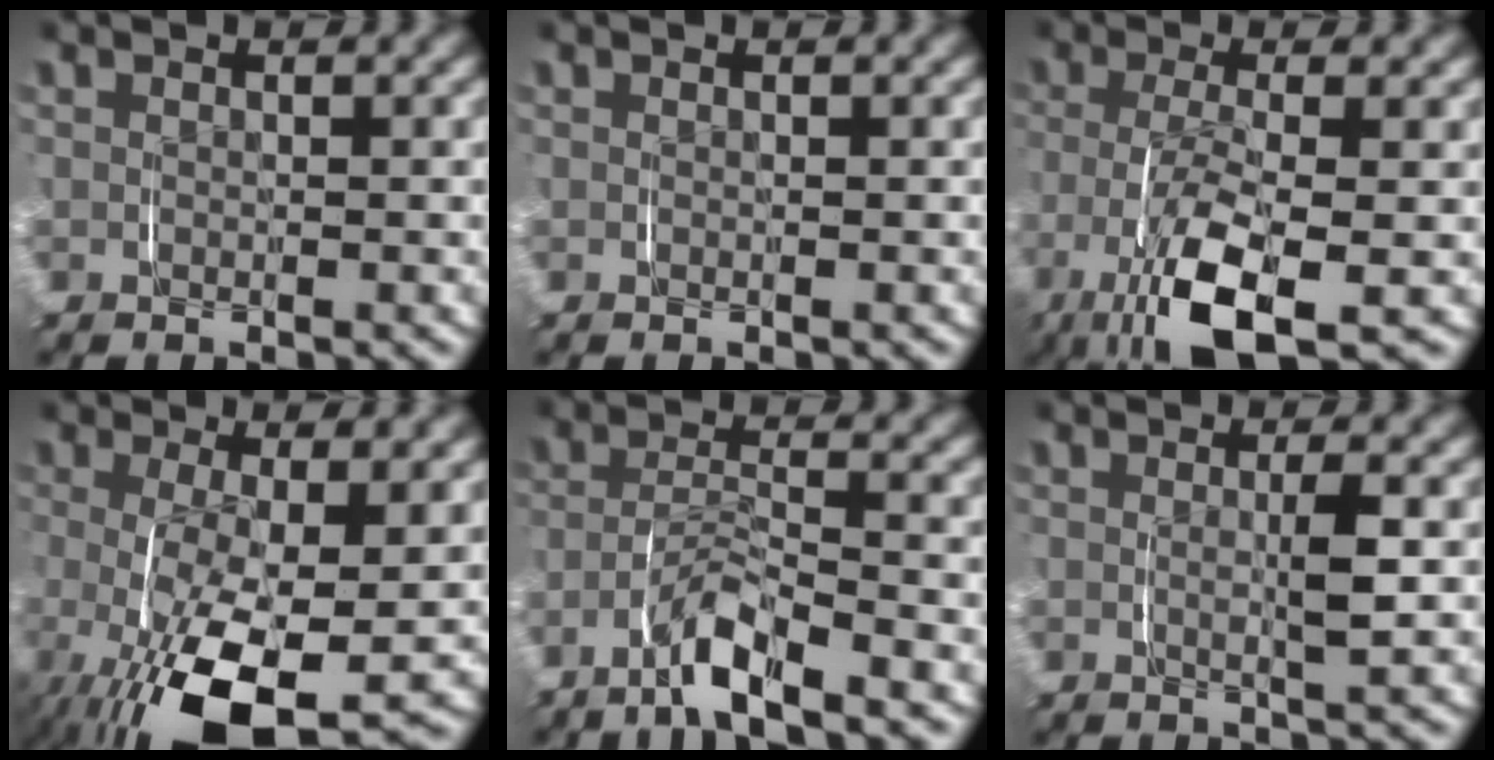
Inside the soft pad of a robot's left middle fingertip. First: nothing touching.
{"total": 0.0}
{"total": 6.6, "force": [-2.0, 2.1, 5.9], "torque": [-0.119, -0.011, -0.028]}
{"total": 8.3, "force": [-1.5, 2.9, 7.6], "torque": [-0.144, -0.027, -0.015]}
{"total": 3.7, "force": [-2.6, 0.5, 2.6], "torque": [-0.042, 0.010, -0.053]}
{"total": 2.0, "force": [0.3, -0.1, 2.0], "torque": [-0.031, -0.002, 0.005]}